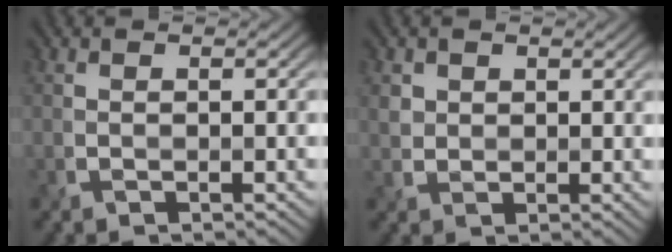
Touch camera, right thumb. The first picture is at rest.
{"total": 2.1, "force": [1.1, 1.7, 0.4], "torque": [-0.013, -0.003, 0.020]}